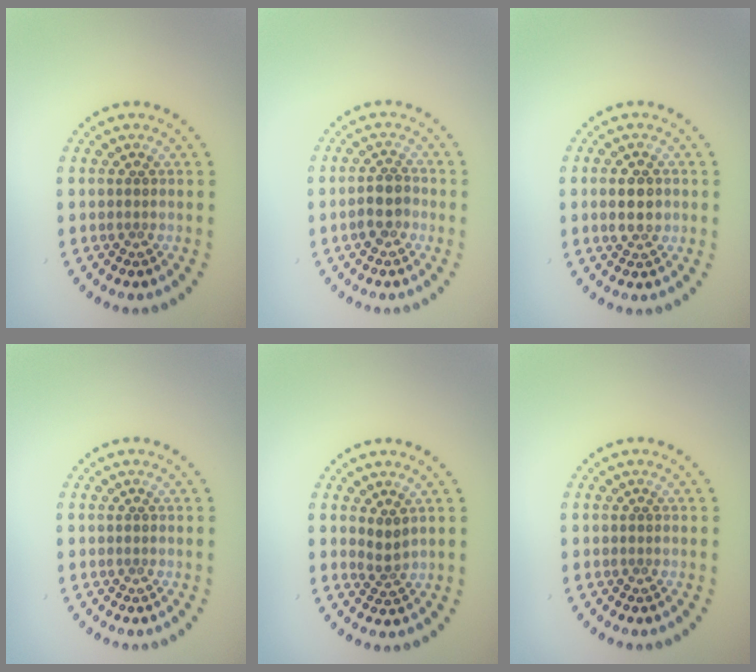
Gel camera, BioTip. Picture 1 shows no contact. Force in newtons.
{"total": 2.3, "press": 2.2, "slide": 0.8}
{"total": 2.6, "press": 2.6, "slide": 0.2}
{"total": 0.0}
{"total": 1.8, "press": 1.2, "slide": 1.3}
{"total": 0.0}